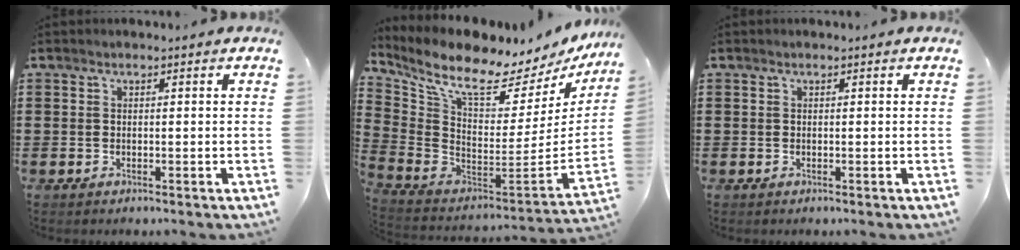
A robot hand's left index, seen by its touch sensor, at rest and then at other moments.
{"total": 8.8, "force": [7.3, 1.7, 4.6], "torque": [-0.120, -0.076, 0.118]}
{"total": 0.0}